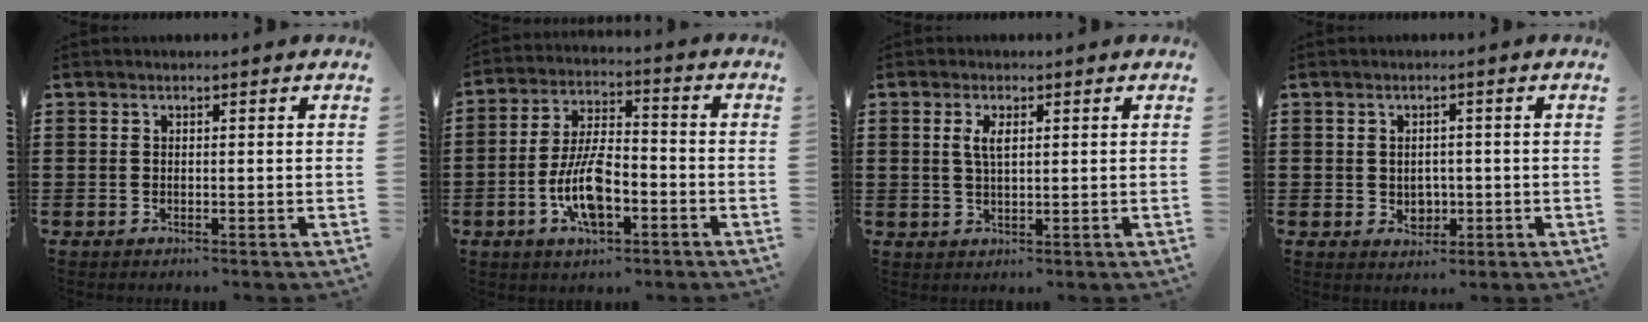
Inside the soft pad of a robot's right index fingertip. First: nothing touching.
{"total": 9.9, "force": [-3.5, 4.1, 8.3], "torque": [-0.175, 0.000, -0.066]}
{"total": 2.9, "force": [0.9, 1.0, 2.6], "torque": [-0.055, 0.006, 0.014]}
{"total": 2.5, "force": [-0.2, 2.1, 1.3], "torque": [-0.022, 0.003, -0.007]}